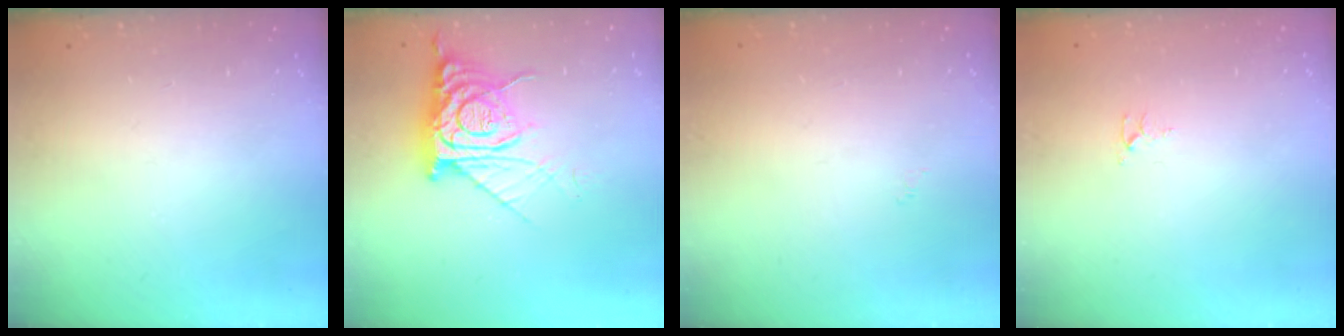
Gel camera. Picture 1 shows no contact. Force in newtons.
{"total": 13.2, "press": 13.1, "slide": 1.6}
{"total": 0.6, "press": 0.5, "slide": 0.2}
{"total": 3.7, "press": 3.7, "slide": 0.4}